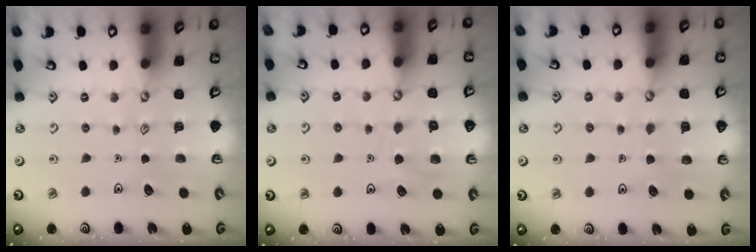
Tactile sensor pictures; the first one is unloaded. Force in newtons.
{"total": 7.3, "press": 7.2, "slide": 0.8}
{"total": 4.8, "press": 4.8, "slide": 0.4}